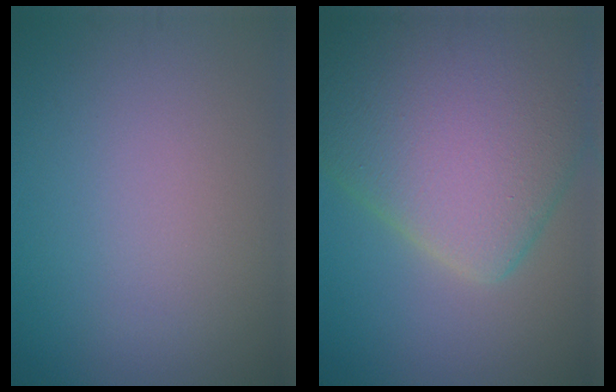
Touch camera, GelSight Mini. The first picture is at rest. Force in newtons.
{"total": 12.7, "press": 12.7, "slide": 0.6}